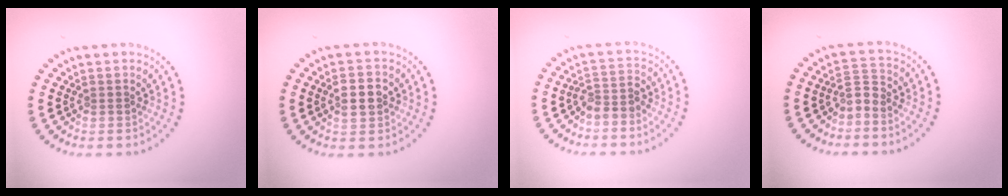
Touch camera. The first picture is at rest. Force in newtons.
{"total": 3.0, "press": 2.9, "slide": 0.2}
{"total": 2.4, "press": 1.9, "slide": 1.4}
{"total": 1.8, "press": 1.2, "slide": 1.3}